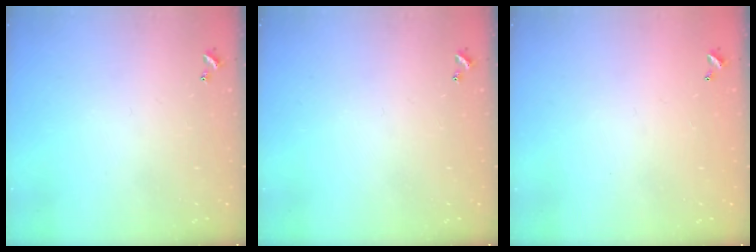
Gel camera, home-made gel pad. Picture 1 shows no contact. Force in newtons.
{"total": 0.0}
{"total": 2.8, "press": 2.8, "slide": 0.1}